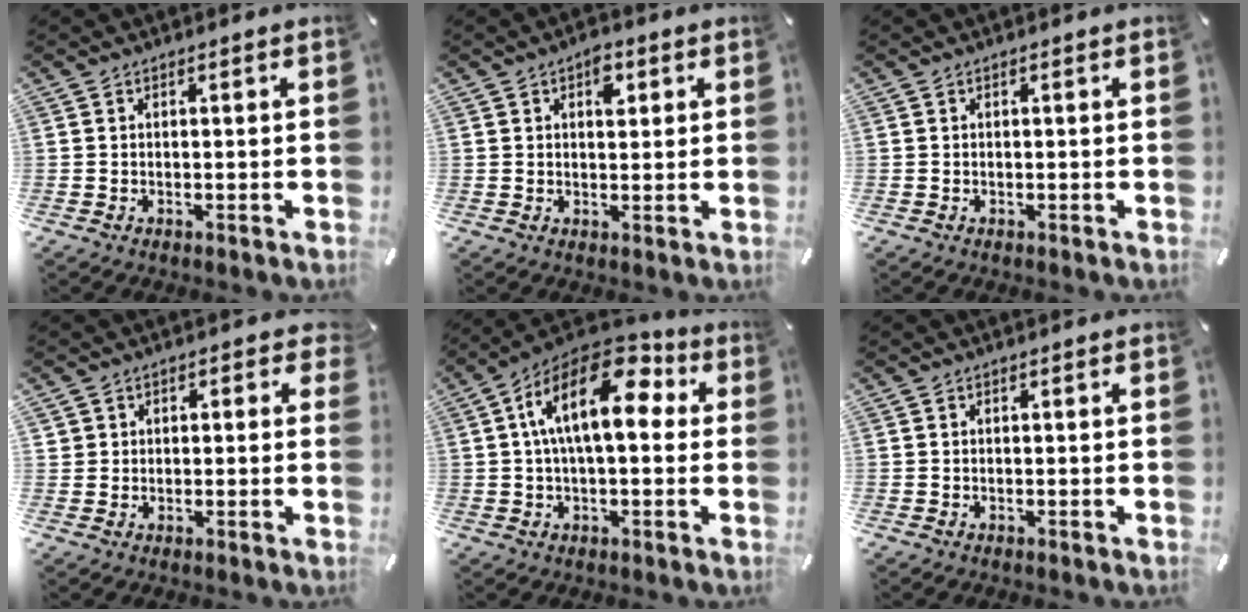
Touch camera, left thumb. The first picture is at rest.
{"total": 4.1, "force": [1.7, 2.6, 2.7], "torque": [-0.018, -0.009, 0.021]}
{"total": 0.0}
{"total": 3.3, "force": [1.2, 3.0, 0.6], "torque": [0.006, -0.003, 0.017]}
{"total": 17.4, "force": [4.5, 8.5, 14.5], "torque": [-0.250, -0.019, 0.072]}
{"total": 0.0}